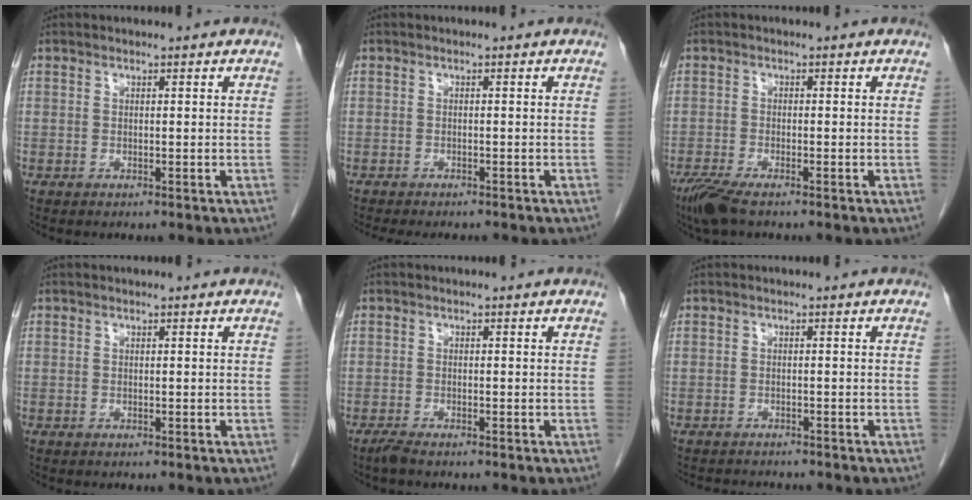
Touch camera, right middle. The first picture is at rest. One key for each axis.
{"total": 6.7, "fx": -5.9, "fy": 1.6, "fz": 2.8, "tx": -0.035, "ty": -0.010, "tz": -0.081}
{"total": 4.4, "fx": -3.2, "fy": 0.7, "fz": 2.9, "tx": -0.061, "ty": -0.013, "tz": -0.061}
{"total": 0.0}
{"total": 1.5, "fx": -1.2, "fy": 0.0, "fz": 0.8, "tx": -0.026, "ty": -0.006, "tz": -0.025}
{"total": 3.6, "fx": -3.4, "fy": 0.6, "fz": 0.8, "tx": -0.014, "ty": -0.011, "tz": -0.049}